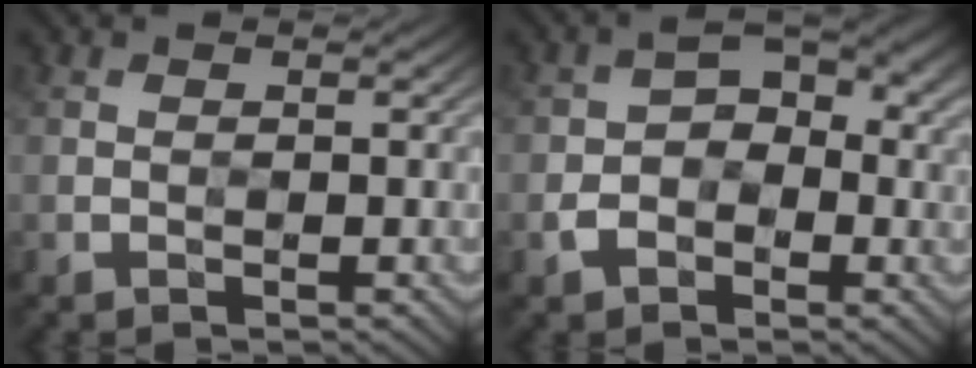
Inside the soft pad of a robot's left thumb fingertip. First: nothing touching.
{"total": 4.1, "force": [-1.5, 3.0, 2.3], "torque": [-0.031, -0.001, -0.037]}